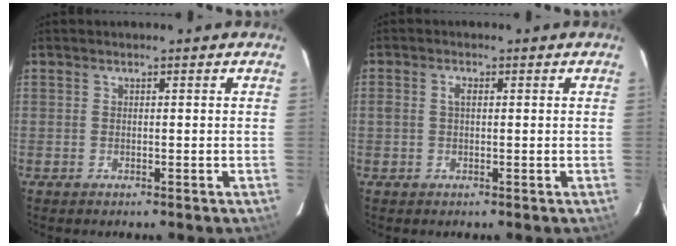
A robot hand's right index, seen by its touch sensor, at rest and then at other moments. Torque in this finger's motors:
{"motor_torque": [0.23, 0.03, 0.13, 0.04]}